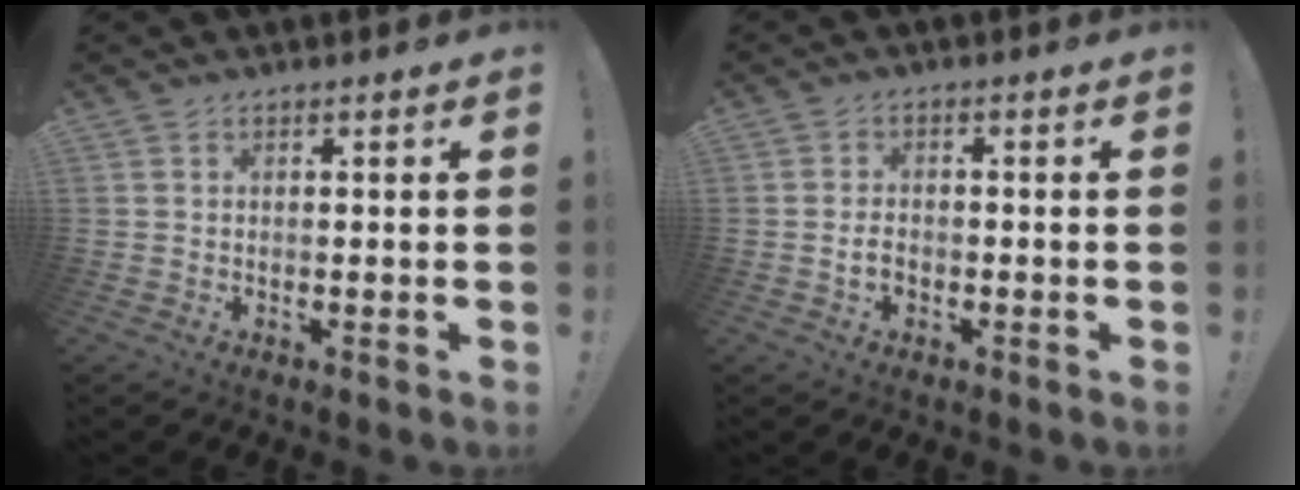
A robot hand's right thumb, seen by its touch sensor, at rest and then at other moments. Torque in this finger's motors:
{"motor_torque": [0.15, 0.04, -0.06, 0.09, -0.02]}